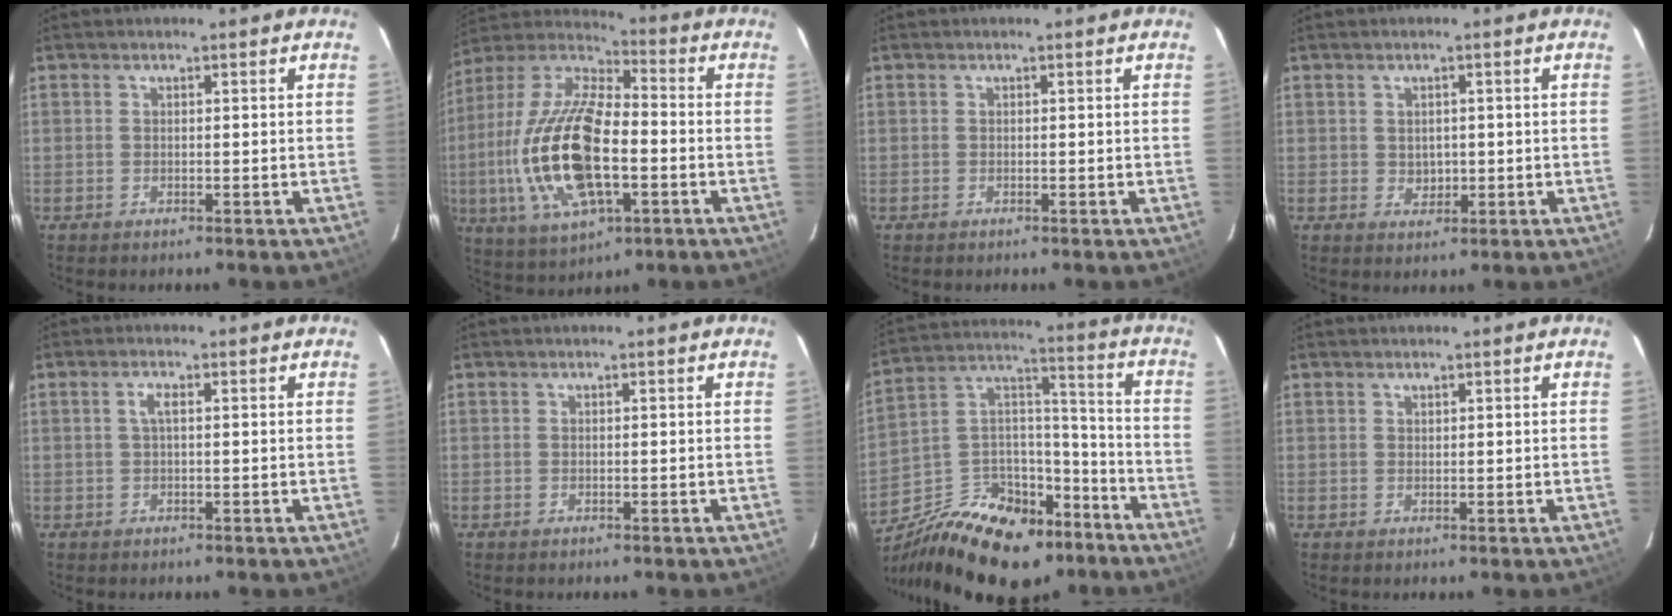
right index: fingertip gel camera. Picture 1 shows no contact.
{"total": 22.1, "force": [-4.0, 9.6, 19.5], "torque": [-0.408, -0.008, -0.074]}
{"total": 0.0}
{"total": 2.6, "force": [0.1, 2.3, 1.2], "torque": [-0.016, 0.001, 0.008]}
{"total": 1.9, "force": [0.4, 0.5, 1.8], "torque": [-0.036, 0.005, 0.005]}
{"total": 0.0}
{"total": 24.8, "force": [-15.7, 14.3, 12.7], "torque": [-0.264, 0.046, -0.229]}
{"total": 0.5, "force": [0.5, 0.2, 0.0], "torque": [0.000, 0.001, 0.010]}